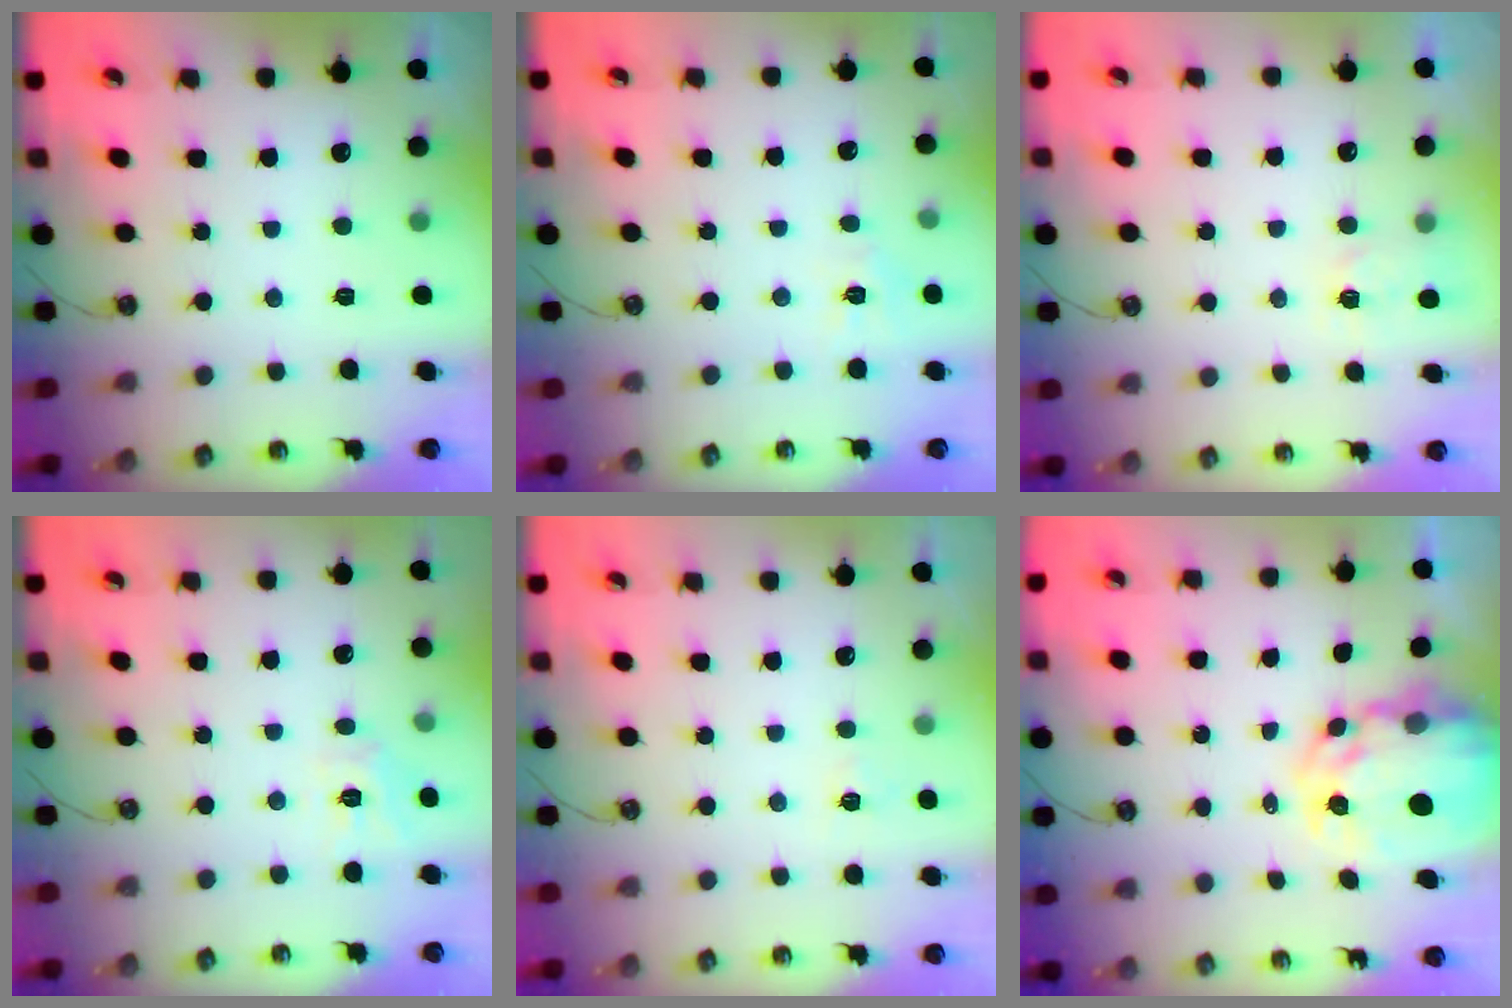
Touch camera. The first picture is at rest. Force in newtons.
{"total": 6.2, "press": 6.2, "slide": 0.6}
{"total": 4.7, "press": 4.6, "slide": 0.5}
{"total": 6.3, "press": 6.3, "slide": 0.5}
{"total": 3.3, "press": 3.2, "slide": 0.4}
{"total": 10.2, "press": 10.1, "slide": 1.0}